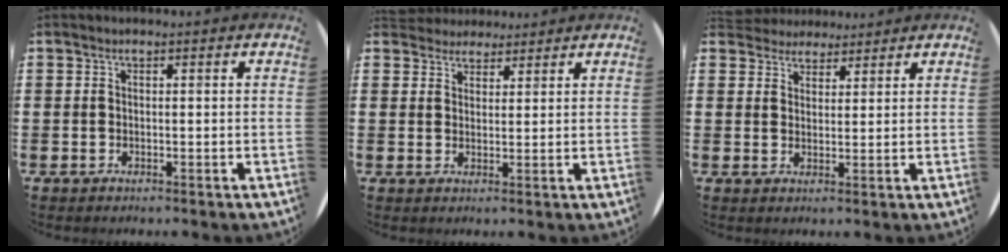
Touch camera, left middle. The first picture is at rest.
{"total": 2.9, "force": [2.7, 1.1, -0.2], "torque": [-0.004, 0.001, 0.052]}
{"total": 3.5, "force": [3.2, 1.2, -0.3], "torque": [-0.004, -0.003, 0.062]}